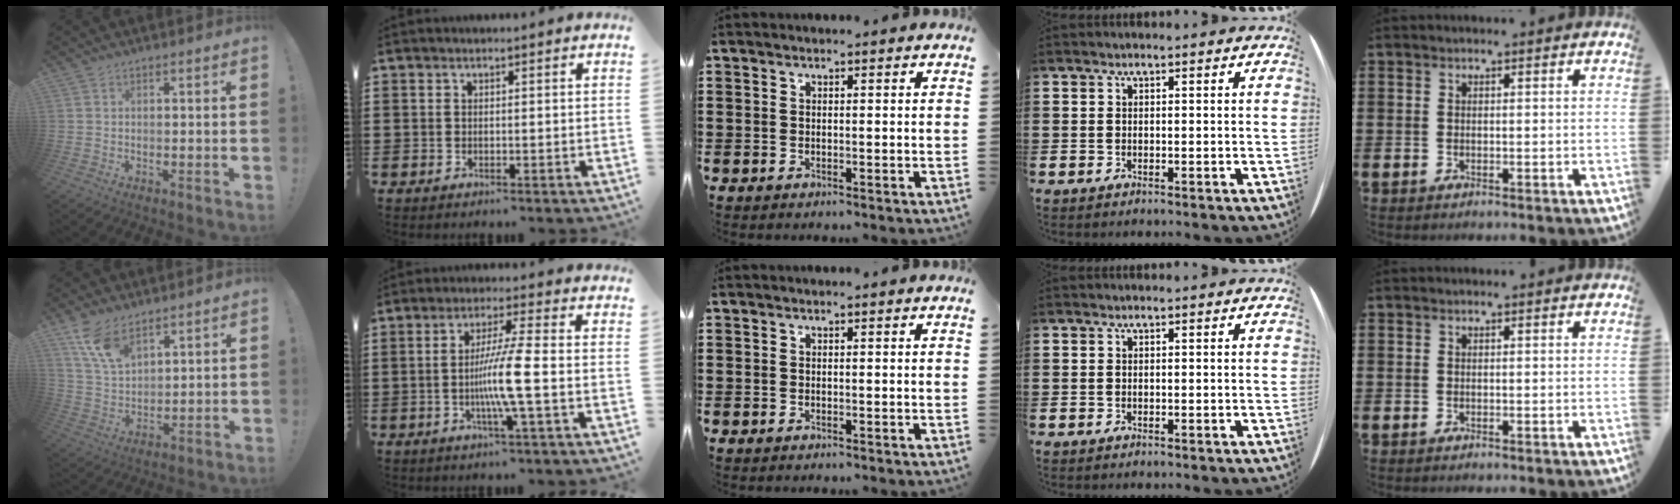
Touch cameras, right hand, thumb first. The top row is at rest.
{"thumb": {"total": 10.3, "force": [7.4, 4.5, 5.5], "torque": [-0.102, -0.040, 0.144]}, "index": {"total": 7.7, "force": [-1.6, -0.6, 7.5], "torque": [-0.143, -0.017, -0.035]}}